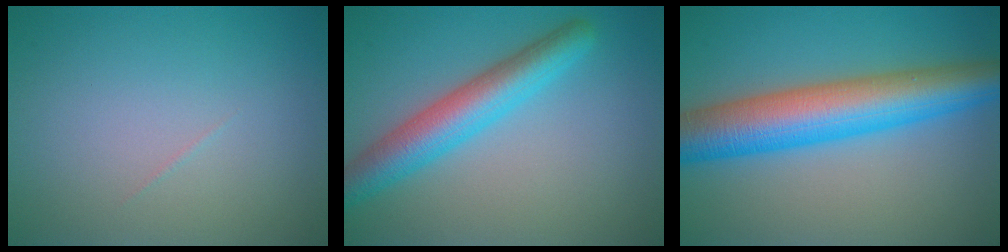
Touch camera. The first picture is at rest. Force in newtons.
{"total": 5.5, "press": 5.5, "slide": 0.2}
{"total": 9.6, "press": 9.6, "slide": 0.1}